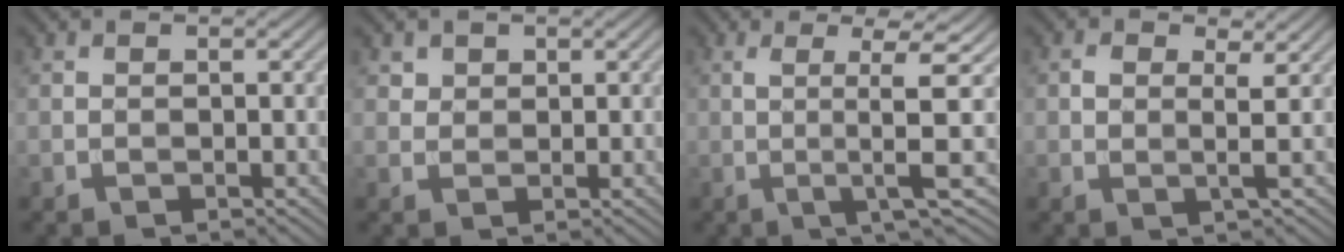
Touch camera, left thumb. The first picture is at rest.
{"total": 2.0, "force": [1.3, 1.5, 0.5], "torque": [-0.017, -0.010, 0.030]}
{"total": 6.2, "force": [-0.1, 0.1, 6.2], "torque": [-0.119, 0.008, -0.003]}
{"total": 2.5, "force": [0.5, 0.8, 2.4], "torque": [-0.050, -0.002, 0.008]}